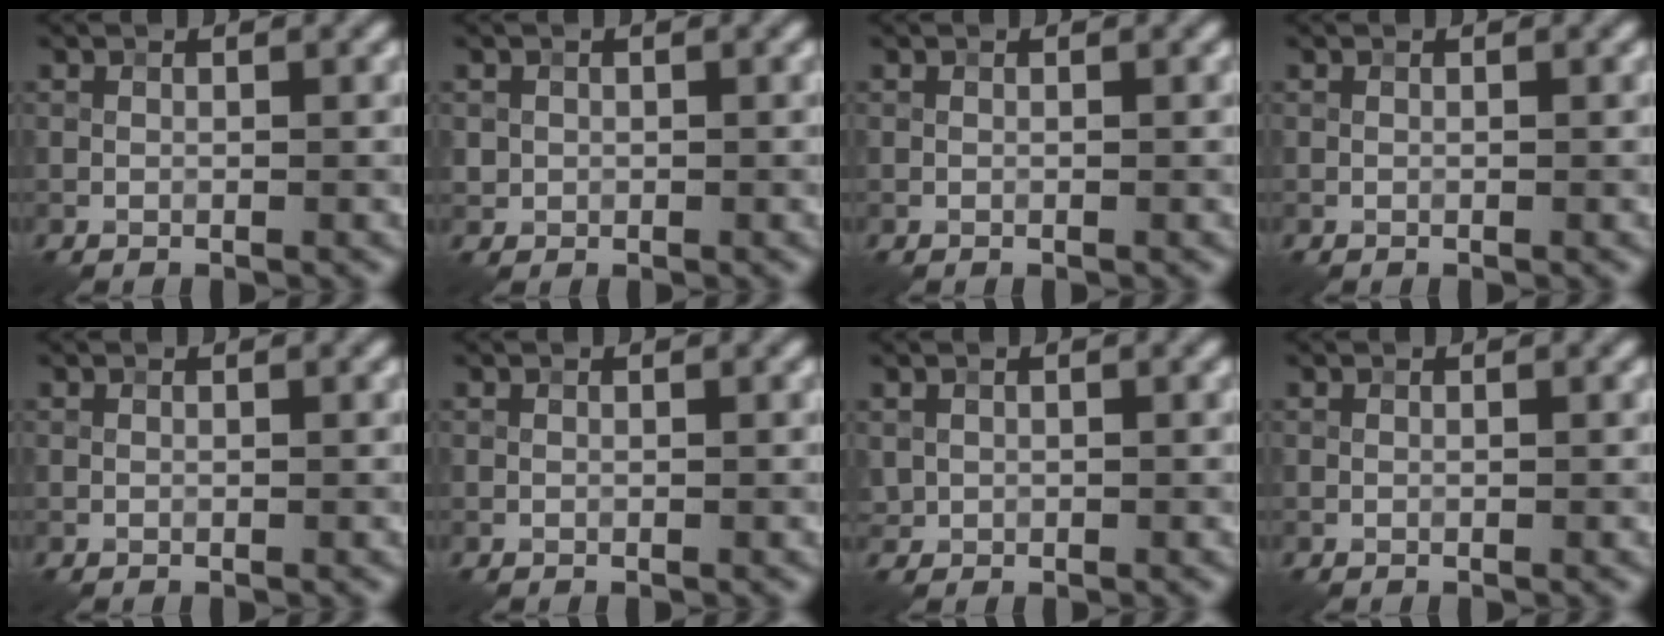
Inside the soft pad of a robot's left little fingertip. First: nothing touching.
{"total": 0.8, "force": [0.1, 0.8, 0.0], "torque": [0.009, -0.004, 0.002]}
{"total": 0.0}
{"total": 0.0}
{"total": 0.0}
{"total": 0.0}
{"total": 0.8, "force": [0.3, 0.8, 0.1], "torque": [0.000, -0.003, 0.007]}
{"total": 0.0}